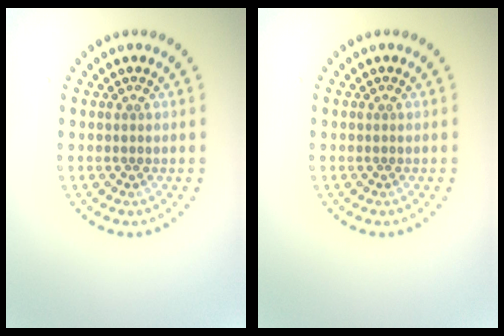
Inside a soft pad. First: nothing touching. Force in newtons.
{"total": 0.0}